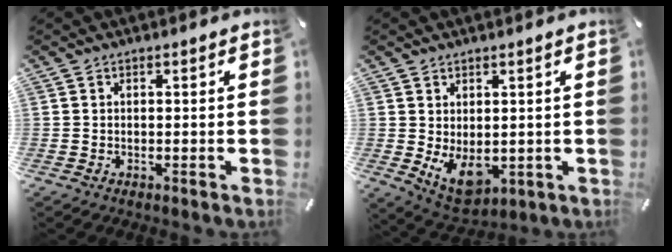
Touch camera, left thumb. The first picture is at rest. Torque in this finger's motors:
{"motor_torque": [0.34, 1.60, 1.04, 0.22, 0.11]}